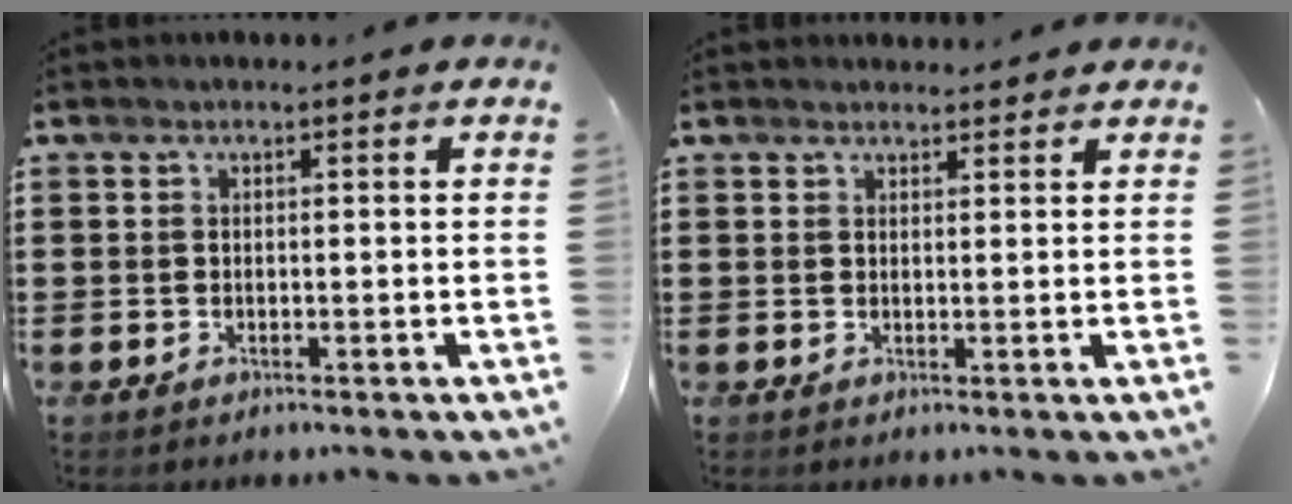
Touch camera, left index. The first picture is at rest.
{"total": 1.5, "force": [1.5, 0.4, 0.0], "torque": [-0.003, 0.002, 0.029]}